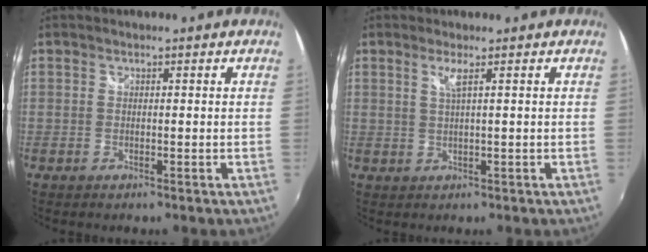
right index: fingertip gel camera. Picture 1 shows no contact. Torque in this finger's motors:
{"motor_torque": [0.13, -0.05, 0.08, 0.03]}